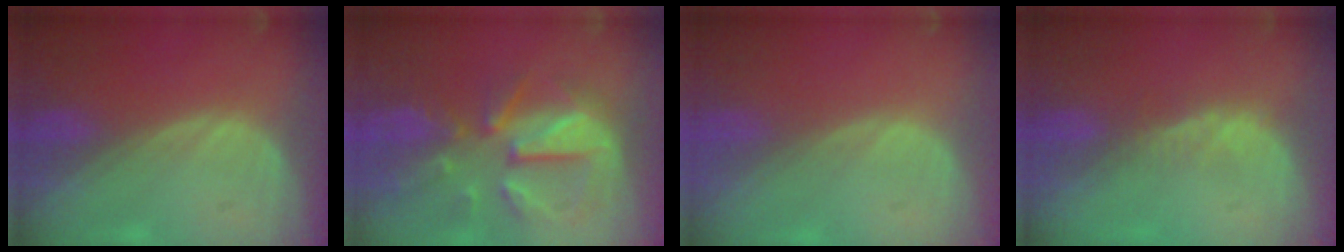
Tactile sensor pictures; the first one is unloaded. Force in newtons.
{"total": 11.3, "press": 9.9, "slide": 5.5}
{"total": 0.0}
{"total": 2.3, "press": 1.9, "slide": 1.4}